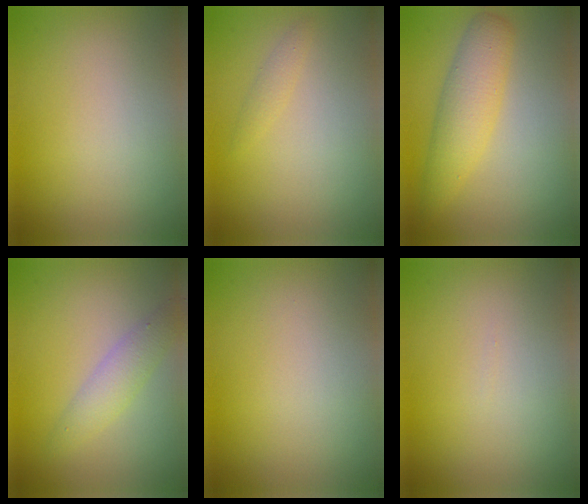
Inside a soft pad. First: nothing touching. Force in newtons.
{"total": 0.8, "press": 0.8, "slide": 0.1}
{"total": 3.9, "press": 3.9, "slide": 0.1}
{"total": 2.3, "press": 2.3, "slide": 0.1}
{"total": 0.0}
{"total": 0.0}